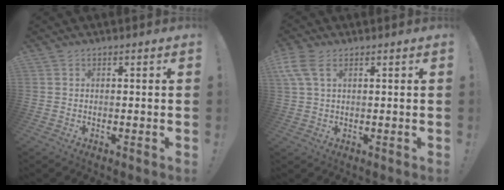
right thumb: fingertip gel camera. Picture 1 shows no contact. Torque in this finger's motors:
{"motor_torque": [0.59, 0.59, 0.18, -0.25, 0.06]}